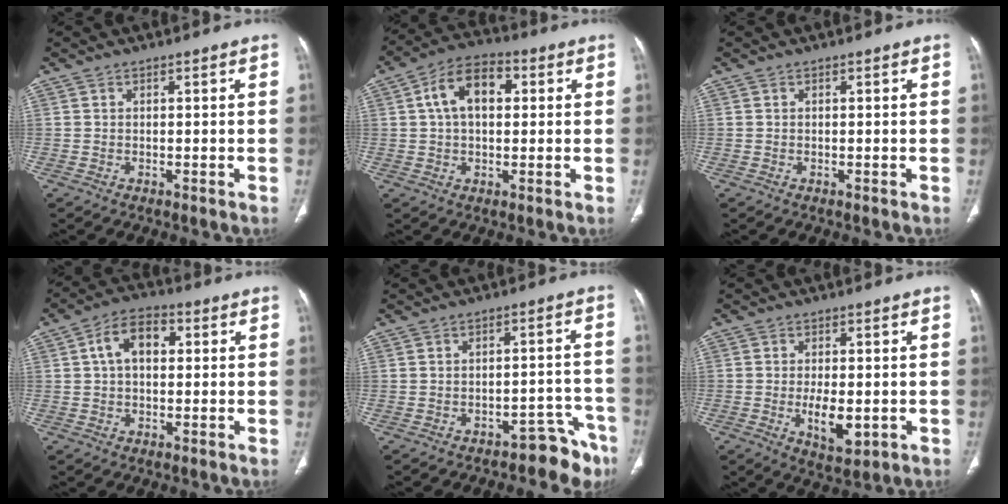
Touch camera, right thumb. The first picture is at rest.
{"total": 10.3, "force": [2.2, 6.4, 7.8], "torque": [-0.129, 0.021, 0.031]}
{"total": 0.0}
{"total": 8.2, "force": [1.6, 5.2, 6.2], "torque": [-0.099, 0.020, 0.021]}
{"total": 6.7, "force": [-5.5, 3.3, 1.8], "torque": [0.015, 0.084, -0.074]}
{"total": 7.0, "force": [-1.4, 3.3, 6.0], "torque": [-0.091, -0.010, -0.016]}